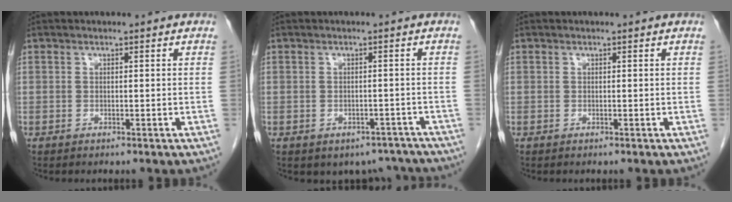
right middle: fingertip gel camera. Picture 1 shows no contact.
{"total": 5.8, "force": [-4.8, 3.3, 0.4], "torque": [0.015, 0.016, -0.054]}
{"total": 0.0}